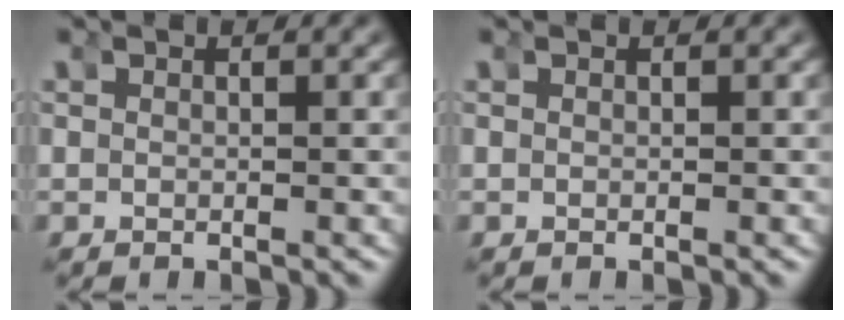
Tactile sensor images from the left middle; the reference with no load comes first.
{"total": 0.0}